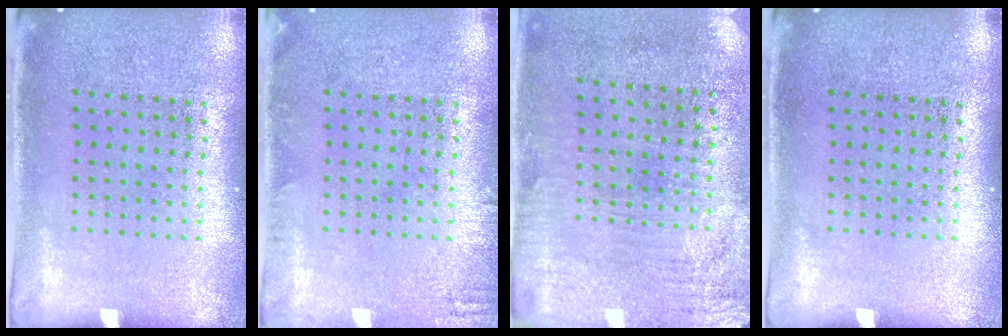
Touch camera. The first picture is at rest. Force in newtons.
{"total": 1.1, "press": 1.1, "slide": 0.2}
{"total": 3.4, "press": 2.8, "slide": 1.9}
{"total": 0.0}